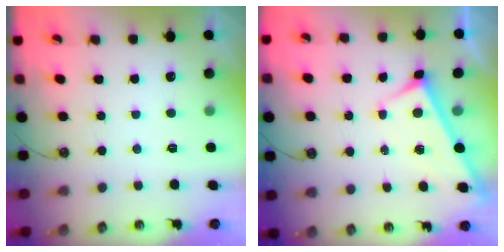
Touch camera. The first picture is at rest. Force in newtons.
{"total": 3.0, "press": 3.0, "slide": 0.3}